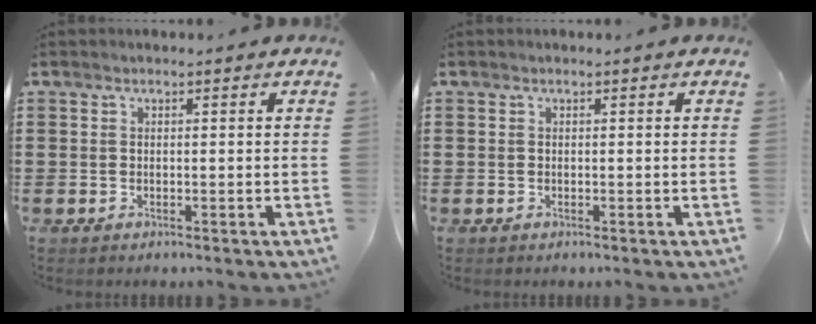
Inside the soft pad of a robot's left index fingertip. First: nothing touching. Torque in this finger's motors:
{"motor_torque": [0.00, 0.00, 0.01, -0.01]}